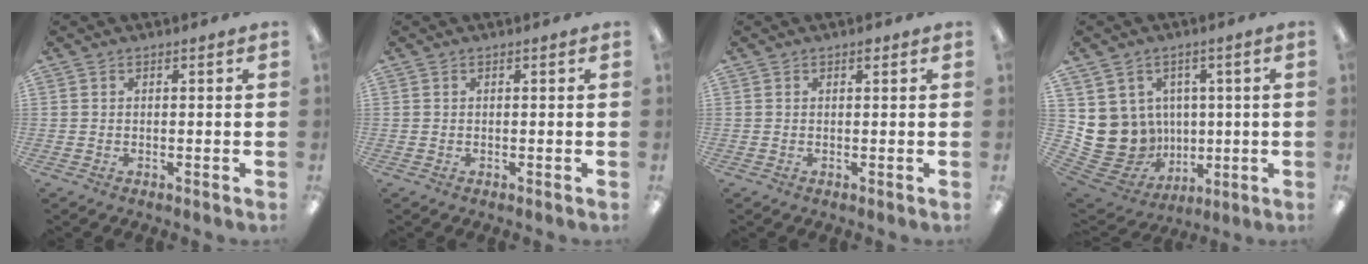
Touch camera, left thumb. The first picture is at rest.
{"total": 0.0}
{"total": 1.0, "force": [0.6, 0.3, 0.7], "torque": [-0.007, -0.002, 0.009]}
{"total": 11.3, "force": [-0.4, 10.9, 2.8], "torque": [-0.087, -0.013, 0.009]}